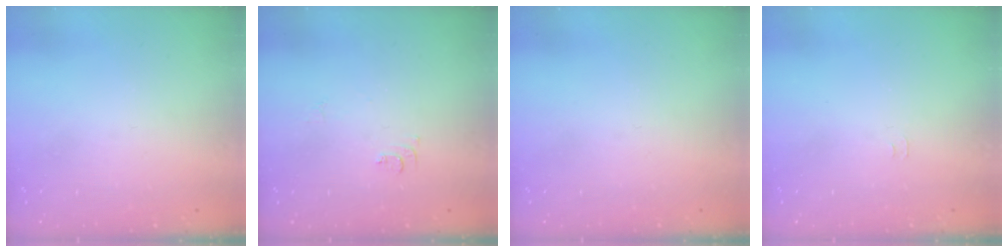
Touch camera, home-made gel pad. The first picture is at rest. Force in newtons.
{"total": 5.7, "press": 5.6, "slide": 0.7}
{"total": 0.0}
{"total": 3.3, "press": 3.2, "slide": 0.3}